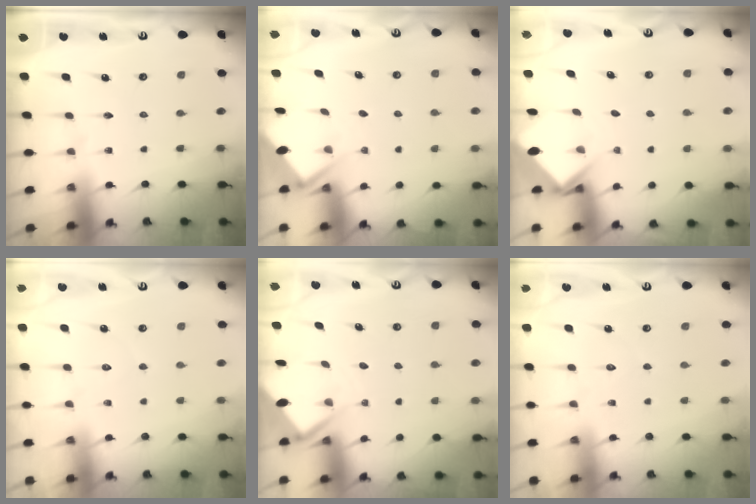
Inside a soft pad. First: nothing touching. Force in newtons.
{"total": 2.8, "press": 2.8, "slide": 0.3}
{"total": 3.8, "press": 3.8, "slide": 0.2}
{"total": 4.6, "press": 4.5, "slide": 0.5}
{"total": 3.6, "press": 3.6, "slide": 0.3}
{"total": 3.3, "press": 3.3, "slide": 0.3}